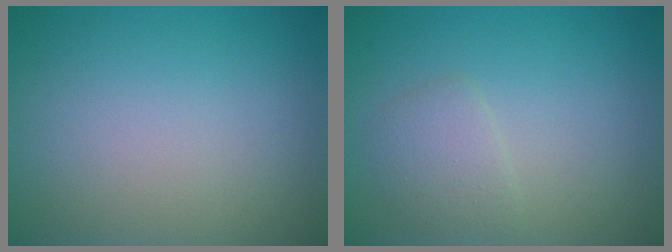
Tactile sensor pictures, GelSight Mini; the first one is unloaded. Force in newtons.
{"total": 1.9, "press": 1.9, "slide": 0.0}